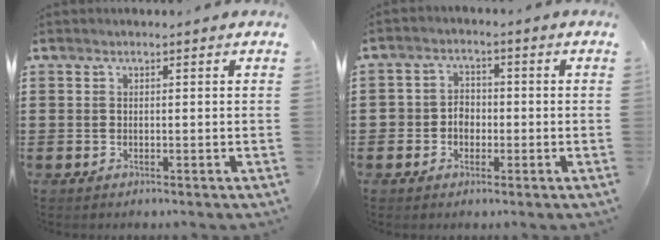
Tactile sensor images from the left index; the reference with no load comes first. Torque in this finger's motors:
{"motor_torque": [0.71, 1.09, 0.06, 0.01]}